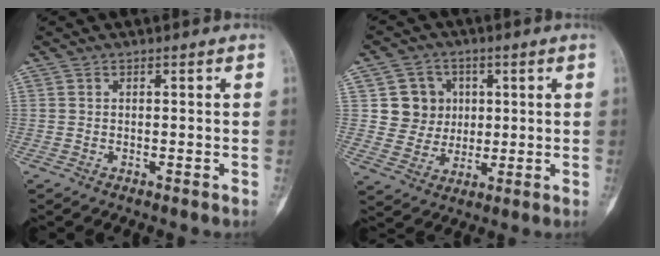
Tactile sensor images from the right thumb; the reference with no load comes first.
{"total": 8.6, "force": [1.8, 8.1, 2.0], "torque": [0.009, 0.002, 0.035]}